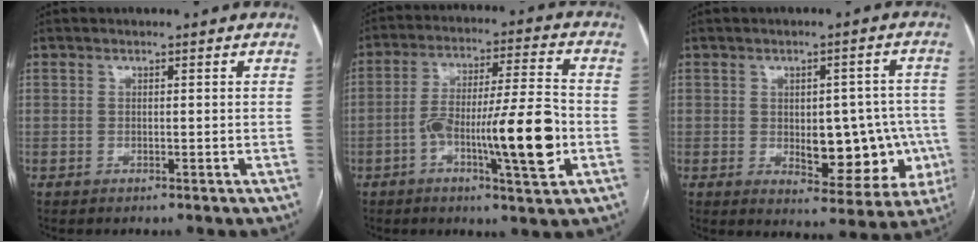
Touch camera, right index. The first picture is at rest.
{"total": 13.9, "force": [-4.2, 1.2, 13.2], "torque": [-0.226, 0.010, -0.068]}
{"total": 11.8, "force": [-2.2, 6.1, 9.9], "torque": [-0.107, 0.018, -0.011]}